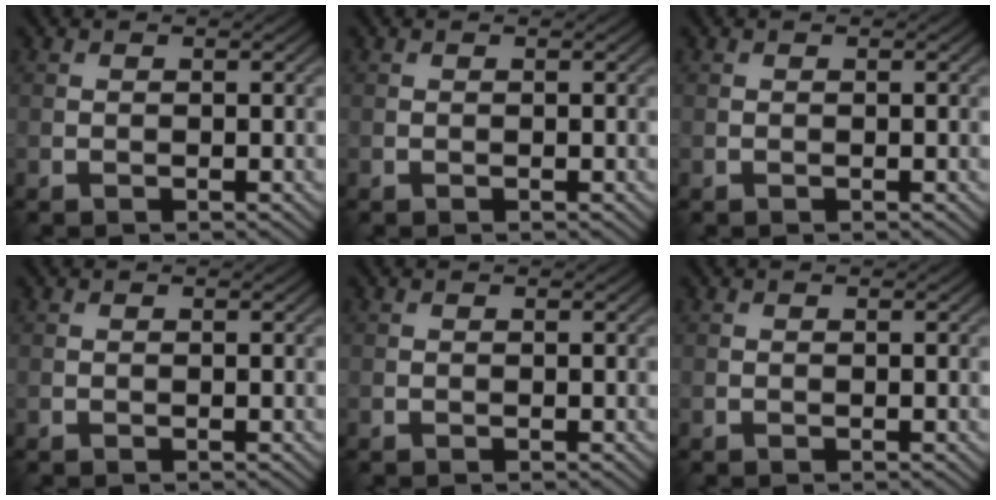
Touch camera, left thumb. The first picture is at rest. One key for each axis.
{"total": 0.0}
{"total": 0.0}
{"total": 0.0}
{"total": 0.0}
{"total": 0.0}